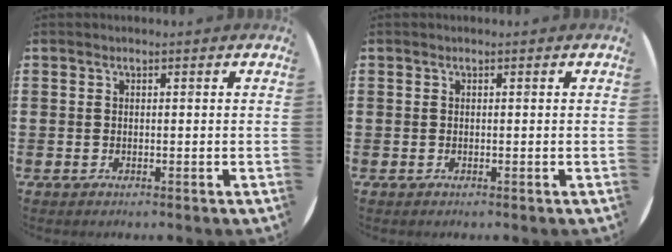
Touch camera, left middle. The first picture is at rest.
{"total": 0.0}